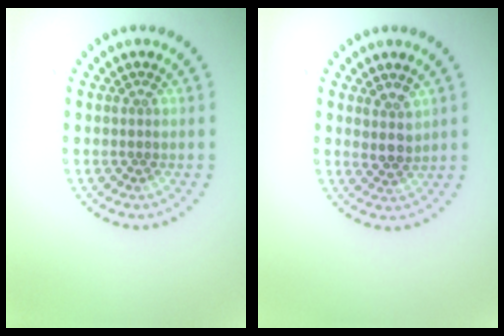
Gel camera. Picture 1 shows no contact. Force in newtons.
{"total": 2.1, "press": 1.6, "slide": 1.3}